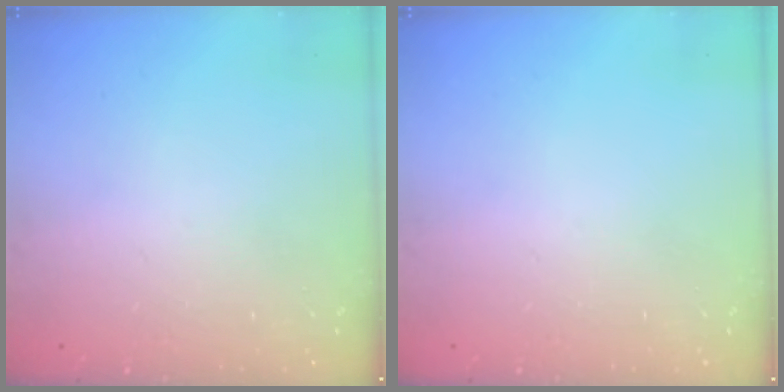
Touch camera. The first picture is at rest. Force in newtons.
{"total": 0.0}